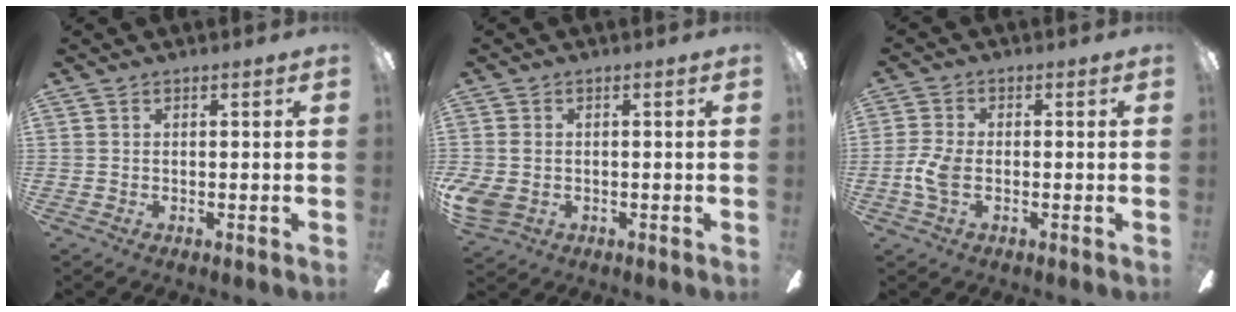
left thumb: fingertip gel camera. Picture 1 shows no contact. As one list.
[{"total": 3.7, "force": [-1.2, 2.7, 2.3], "torque": [-0.059, 0.000, -0.024]}, {"total": 5.6, "force": [-1.2, 3.0, 4.6], "torque": [-0.102, 0.003, -0.025]}]